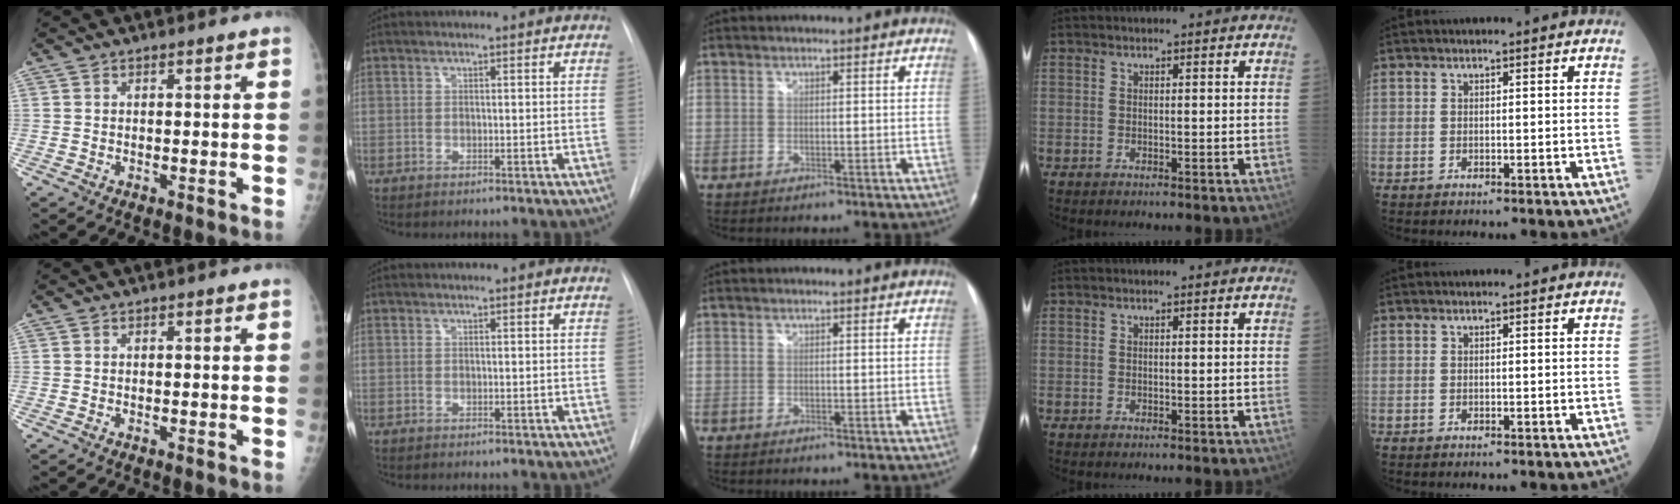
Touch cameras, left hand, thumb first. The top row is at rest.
{}